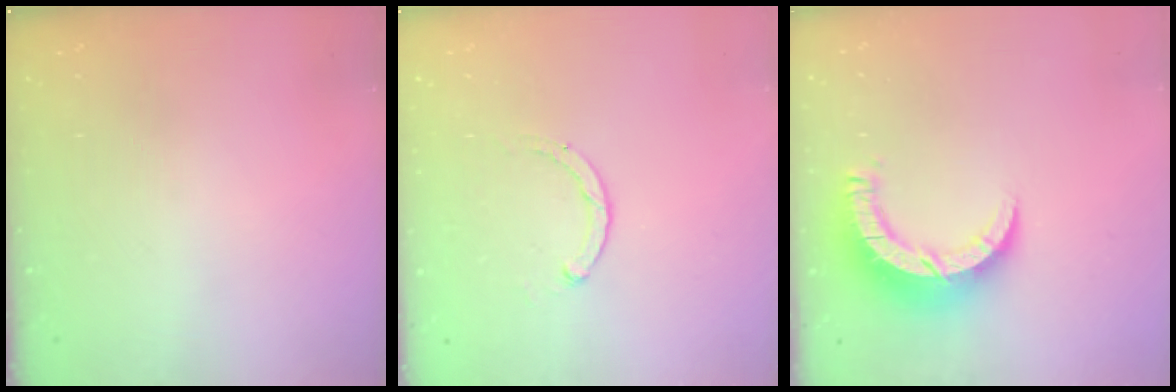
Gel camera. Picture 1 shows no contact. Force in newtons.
{"total": 1.8, "press": 1.7, "slide": 0.5}
{"total": 9.3, "press": 9.2, "slide": 0.9}